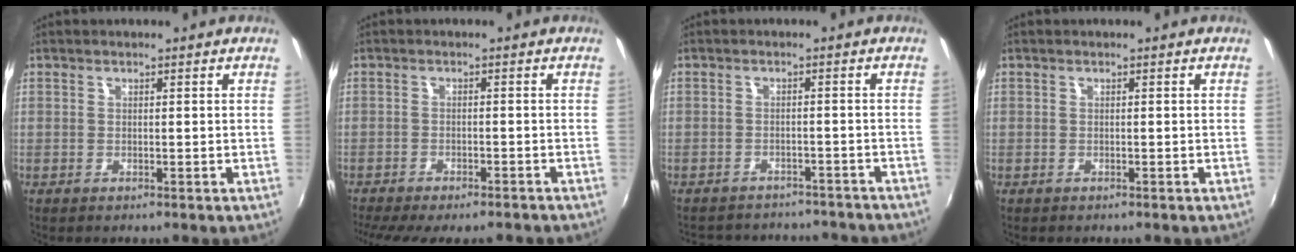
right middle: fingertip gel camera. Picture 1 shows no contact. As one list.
[{"total": 10.4, "force": [-8.8, 2.2, 4.9], "torque": [-0.107, -0.032, -0.132]}, {"total": 15.5, "force": [-13.5, 5.4, 5.2], "torque": [-0.108, 0.005, -0.164]}, {"total": 0.0}]